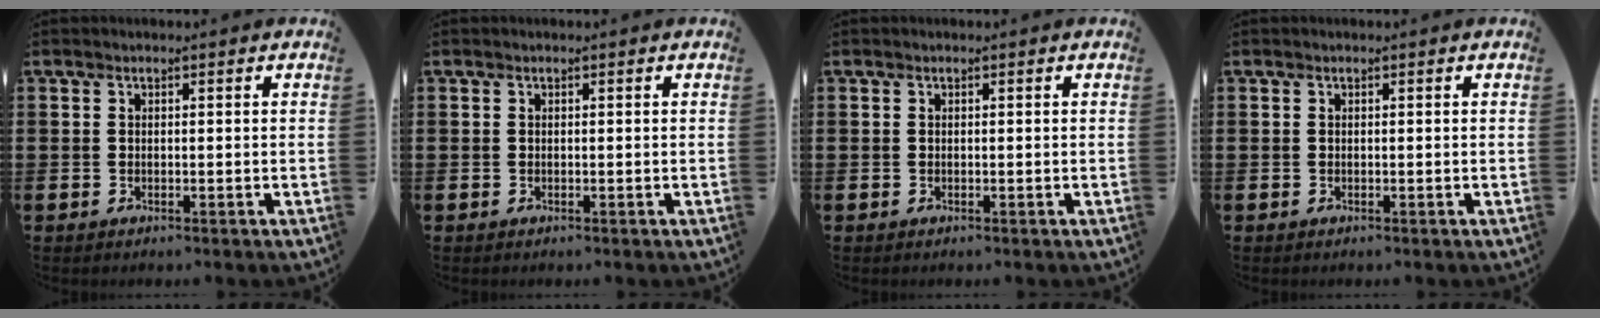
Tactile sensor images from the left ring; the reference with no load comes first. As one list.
[{"total": 0.0}, {"total": 0.0}, {"total": 0.0}]